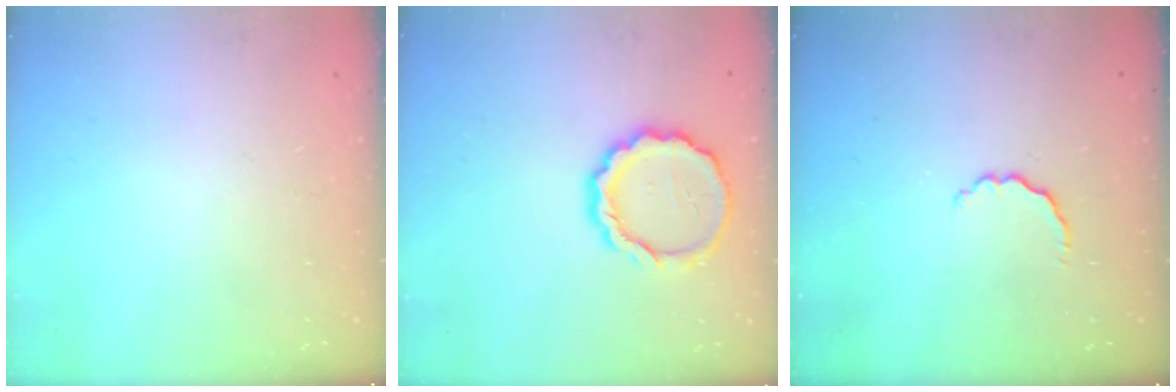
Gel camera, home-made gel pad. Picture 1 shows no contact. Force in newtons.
{"total": 11.8, "press": 11.5, "slide": 2.4}
{"total": 2.7, "press": 2.6, "slide": 0.8}